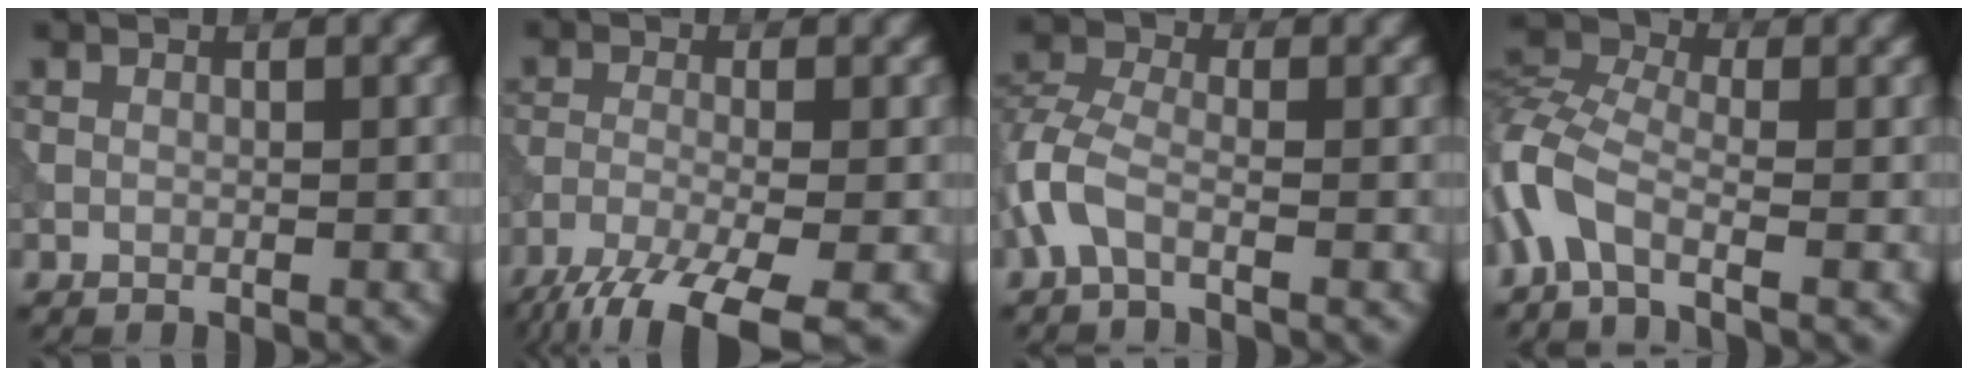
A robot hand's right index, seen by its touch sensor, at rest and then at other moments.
{"total": 8.6, "force": [-6.0, 2.1, 5.9], "torque": [-0.111, -0.019, -0.117]}
{"total": 3.6, "force": [-1.7, 1.6, 2.7], "torque": [-0.069, 0.006, -0.051]}
{"total": 5.6, "force": [-2.6, 2.8, 4.2], "torque": [-0.097, 0.006, -0.074]}